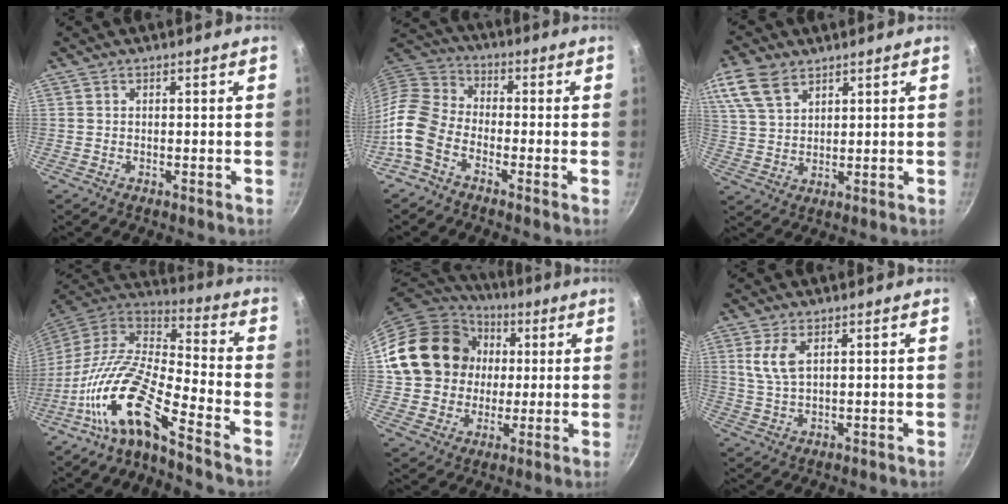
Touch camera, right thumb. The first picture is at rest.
{"total": 9.9, "force": [-4.8, 6.1, 6.2], "torque": [-0.126, 0.046, -0.121]}
{"total": 10.2, "force": [6.1, 5.9, 5.6], "torque": [-0.107, -0.008, 0.125]}
{"total": 15.5, "force": [-9.2, 3.6, 12.0], "torque": [-0.231, 0.068, -0.199]}
{"total": 20.3, "force": [3.4, 17.3, 9.9], "torque": [-0.165, 0.024, 0.066]}
{"total": 5.4, "force": [2.2, 2.2, 4.4], "torque": [-0.089, -0.010, 0.046]}